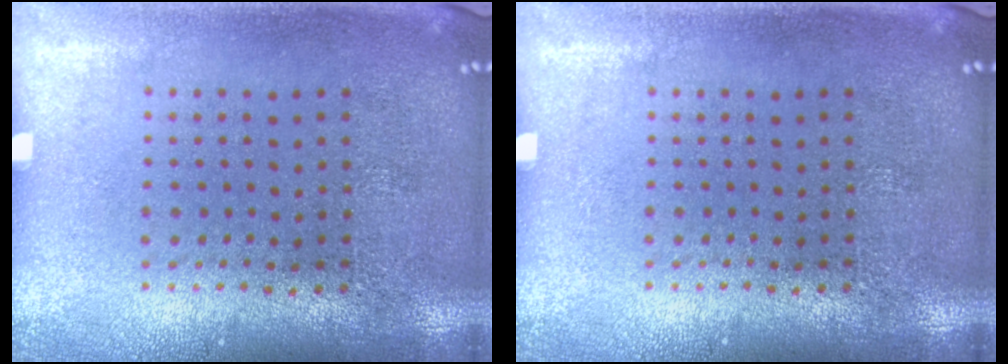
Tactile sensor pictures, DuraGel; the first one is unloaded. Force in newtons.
{"total": 0.0}